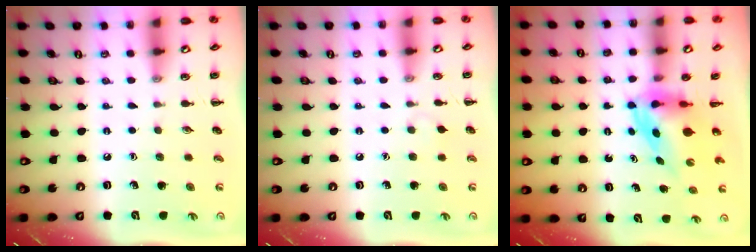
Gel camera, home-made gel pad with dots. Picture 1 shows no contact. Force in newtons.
{"total": 2.8, "press": 2.6, "slide": 1.1}
{"total": 3.7, "press": 3.6, "slide": 1.0}